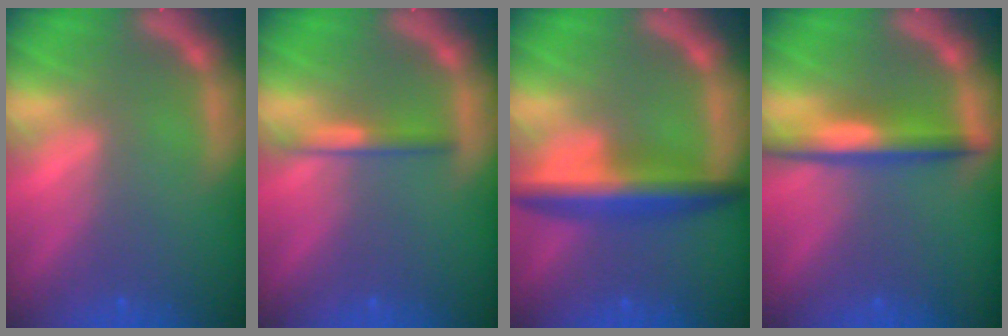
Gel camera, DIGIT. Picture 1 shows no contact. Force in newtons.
{"total": 2.0}
{"total": 6.0}
{"total": 4.5}